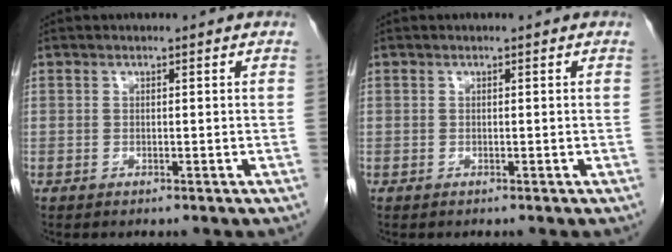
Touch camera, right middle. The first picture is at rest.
{"total": 0.0}